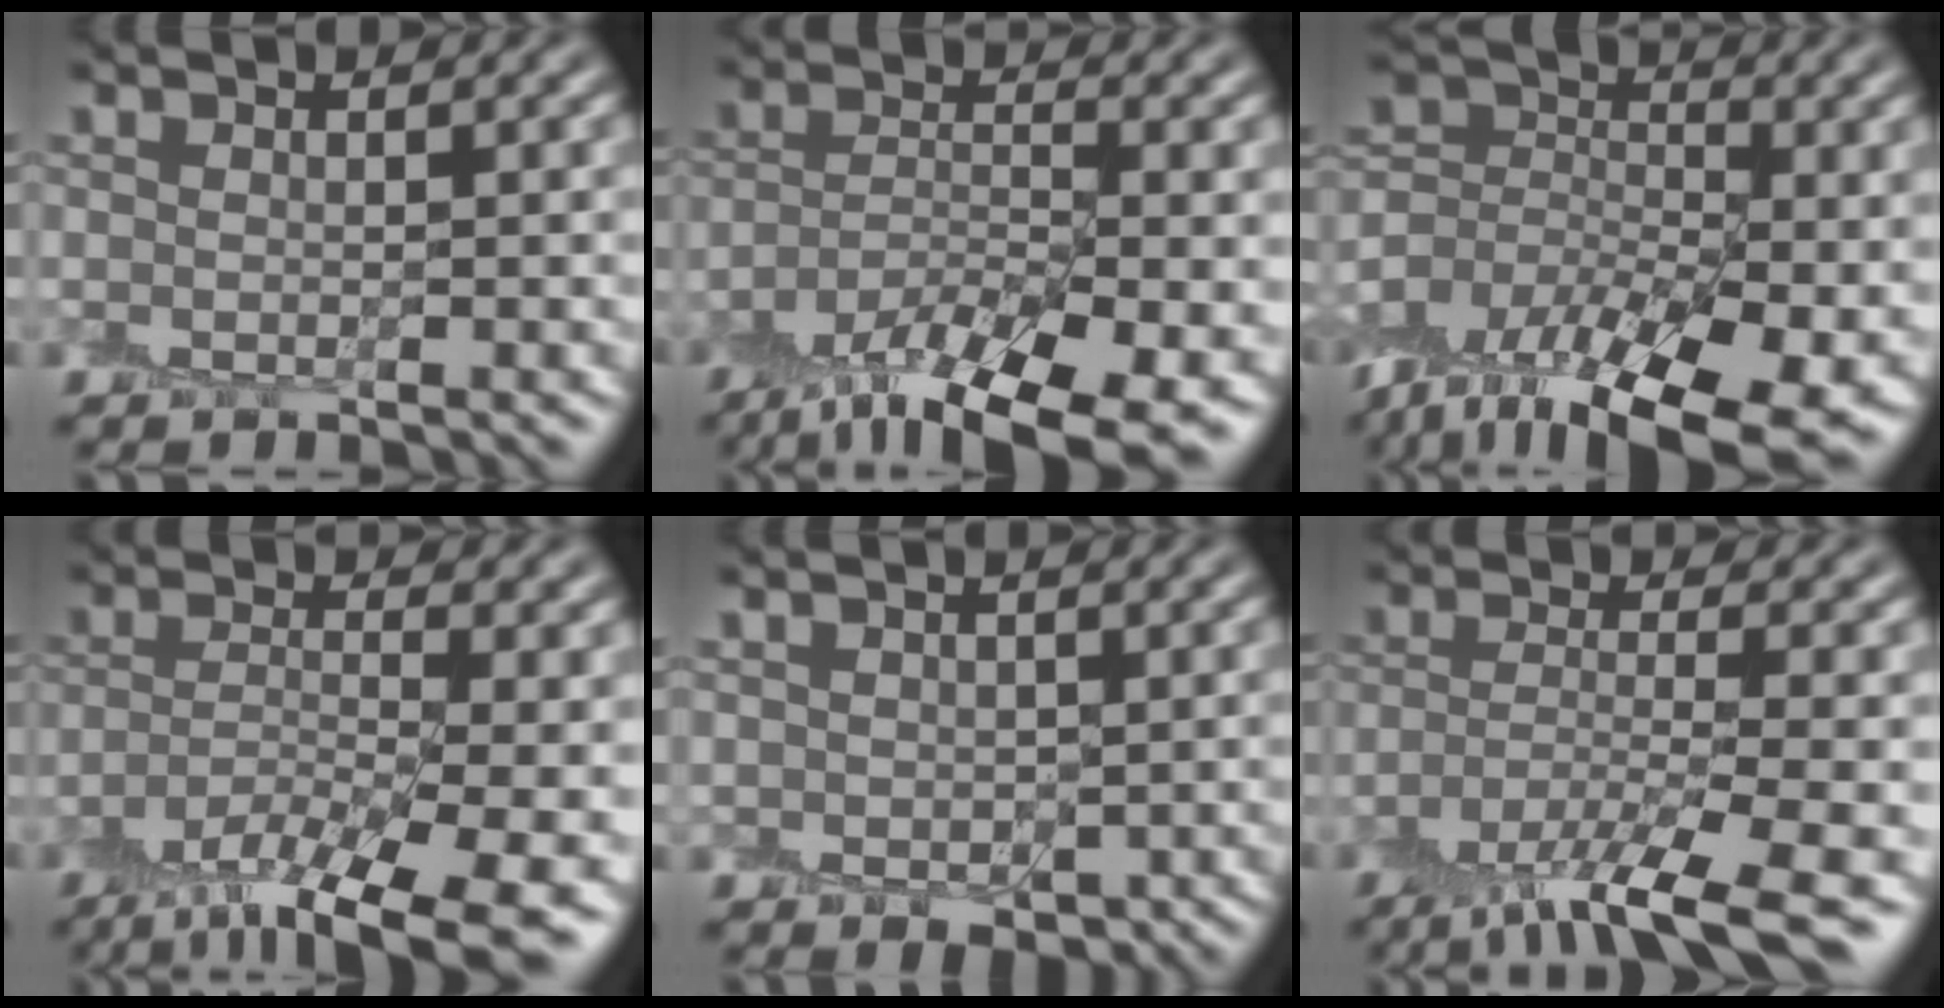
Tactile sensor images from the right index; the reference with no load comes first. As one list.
[{"total": 10.2, "force": [-7.5, 2.9, 6.3], "torque": [-0.127, -0.018, -0.129]}, {"total": 13.7, "force": [-7.9, 7.7, 8.2], "torque": [-0.171, -0.001, -0.146]}, {"total": 10.3, "force": [-6.6, 2.7, 7.4], "torque": [-0.144, -0.021, -0.110]}, {"total": 2.0, "force": [0.5, 1.8, 0.7], "torque": [-0.004, -0.002, 0.011]}, {"total": 7.0, "force": [-4.5, 1.4, 5.2], "torque": [-0.087, -0.009, -0.088]}]